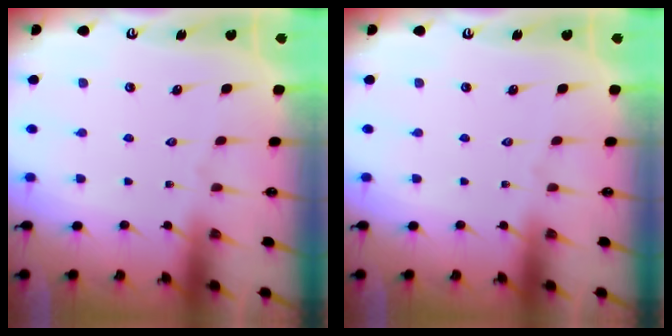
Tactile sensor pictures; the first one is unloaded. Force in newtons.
{"total": 0.0}